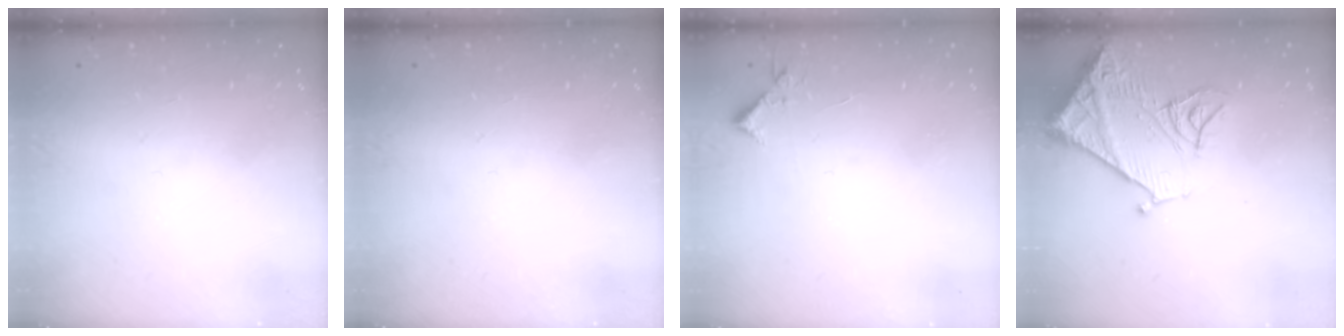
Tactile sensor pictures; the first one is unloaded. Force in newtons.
{"total": 0.0}
{"total": 4.4, "press": 4.4, "slide": 0.5}
{"total": 14.3, "press": 14.2, "slide": 1.8}